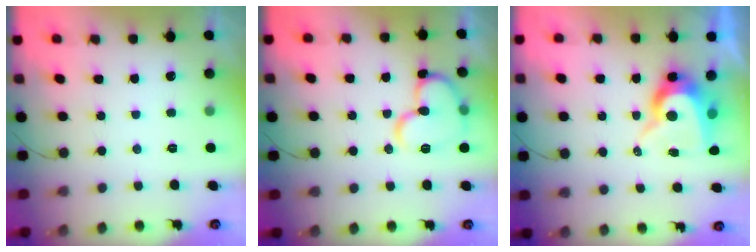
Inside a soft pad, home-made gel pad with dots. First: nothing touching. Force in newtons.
{"total": 14.1, "press": 13.9, "slide": 2.5}
{"total": 10.8, "press": 10.7, "slide": 0.8}